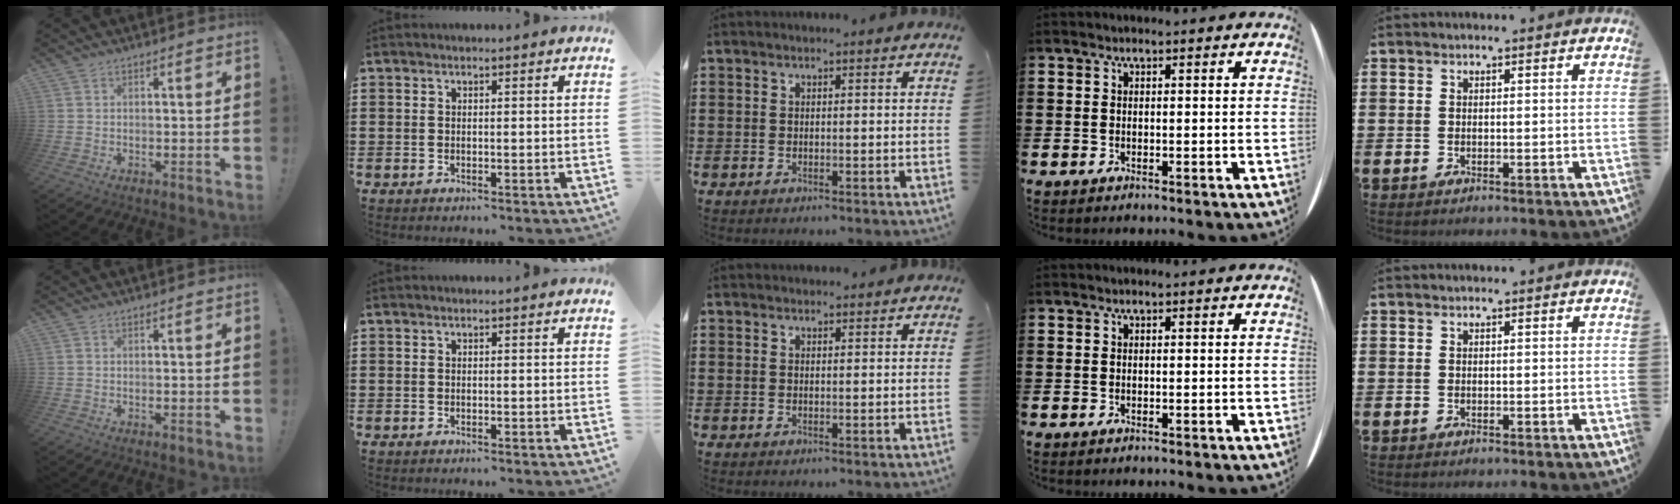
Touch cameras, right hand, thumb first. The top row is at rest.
{"middle": {"total": 1.0, "force": [1.0, 0.2, 0.0], "torque": [0.005, -0.002, 0.017]}}